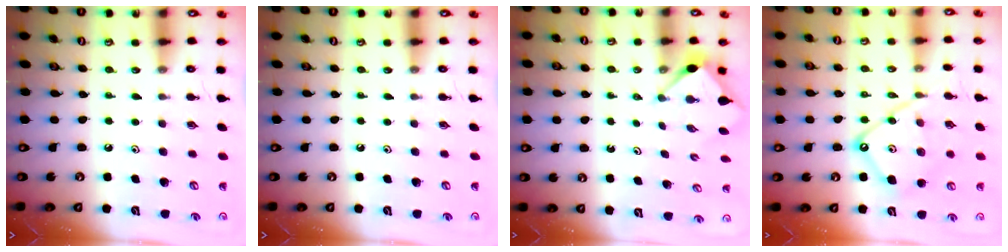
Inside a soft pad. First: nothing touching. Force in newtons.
{"total": 0.0}
{"total": 2.9, "press": 2.9, "slide": 0.1}
{"total": 13.2, "press": 13.2, "slide": 1.4}